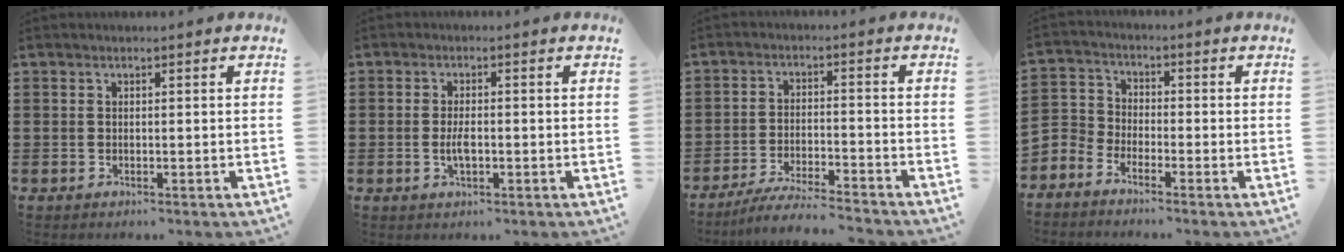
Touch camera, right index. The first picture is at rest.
{"total": 3.0, "force": [-0.5, 1.1, 2.7], "torque": [-0.058, -0.004, -0.011]}
{"total": 5.3, "force": [-5.0, -0.3, 1.6], "torque": [-0.040, -0.013, -0.101]}
{"total": 3.5, "force": [-3.3, 1.1, -0.2], "torque": [-0.023, -0.004, -0.079]}